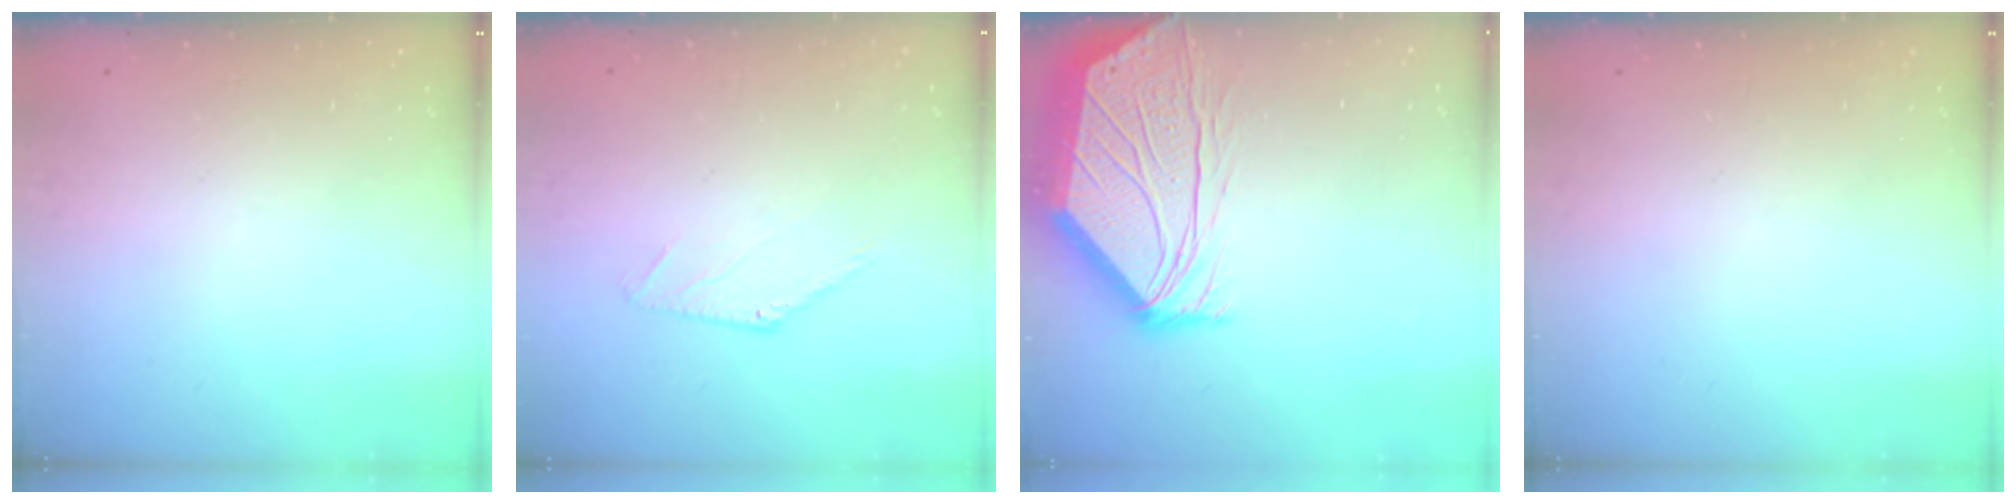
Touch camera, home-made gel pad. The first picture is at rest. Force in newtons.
{"total": 0.0}
{"total": 8.3, "press": 8.2, "slide": 0.6}
{"total": 0.0}